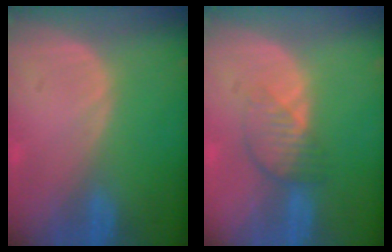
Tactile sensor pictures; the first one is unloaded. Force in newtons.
{"total": 3.9, "press": 3.7, "slide": 1.4}